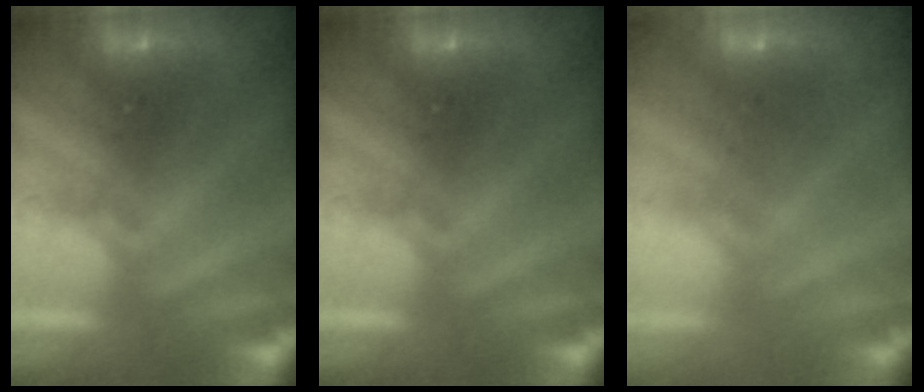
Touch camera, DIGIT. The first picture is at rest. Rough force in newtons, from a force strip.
{"total": 0.0}
{"total": 4.9}